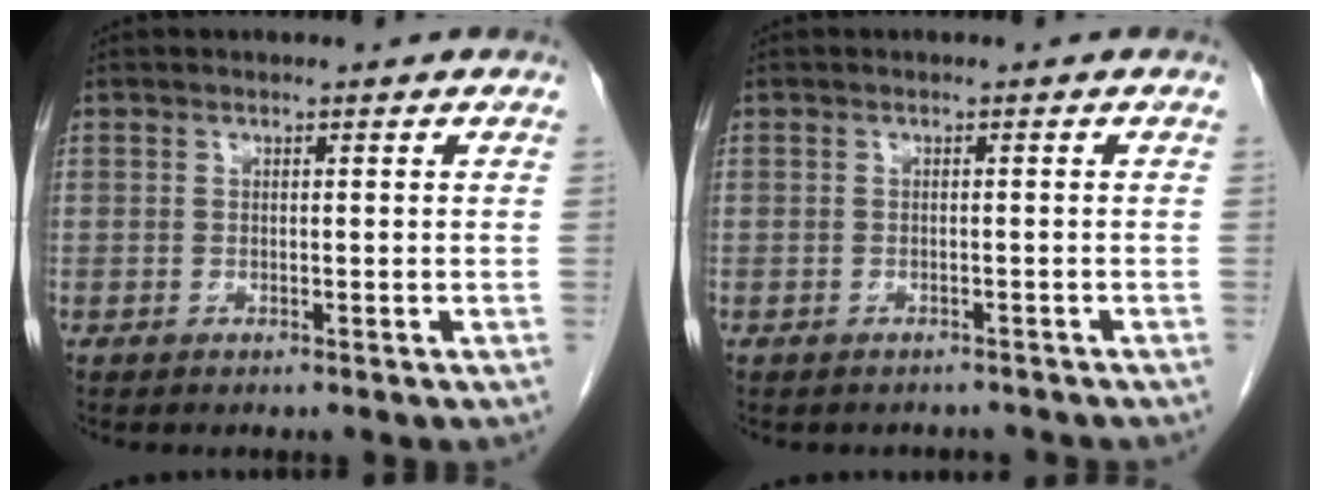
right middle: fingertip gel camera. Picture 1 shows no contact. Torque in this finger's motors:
{"motor_torque": [0.05, -0.05, 0.00, 0.00]}